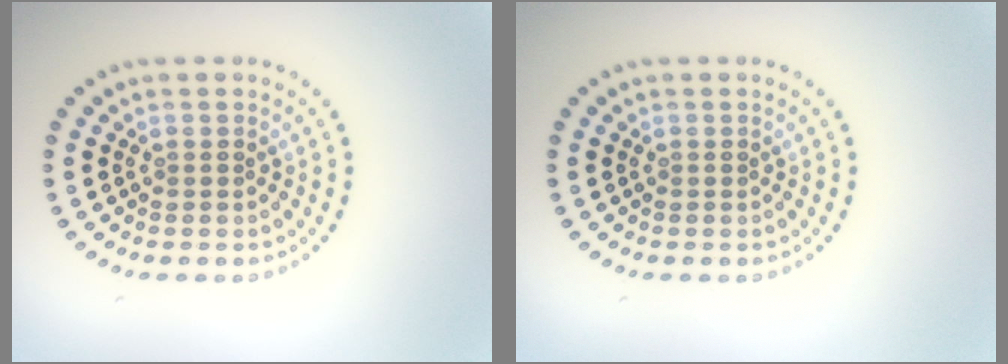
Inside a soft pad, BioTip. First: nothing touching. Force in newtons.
{"total": 0.0}